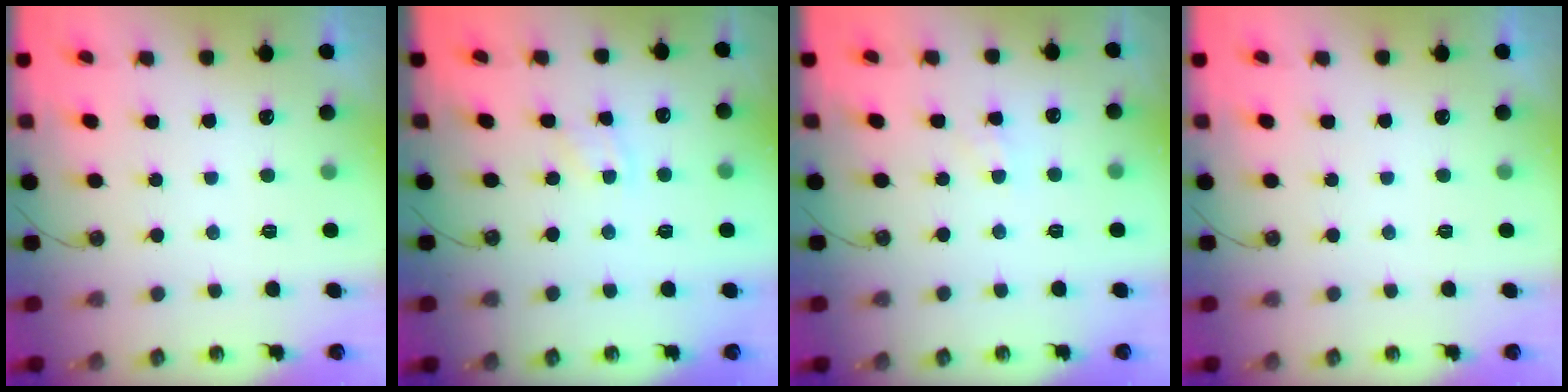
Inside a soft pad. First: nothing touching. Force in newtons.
{"total": 3.2, "press": 3.1, "slide": 0.5}
{"total": 3.9, "press": 3.8, "slide": 0.5}
{"total": 0.0}